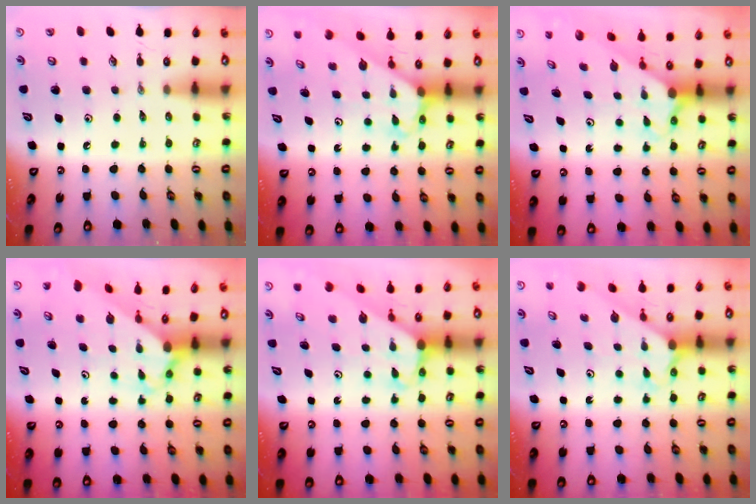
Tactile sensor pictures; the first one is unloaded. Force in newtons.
{"total": 2.7, "press": 2.7, "slide": 0.2}
{"total": 2.2, "press": 2.2, "slide": 0.2}
{"total": 2.8, "press": 2.8, "slide": 0.3}
{"total": 3.3, "press": 3.3, "slide": 0.1}
{"total": 1.8, "press": 1.8, "slide": 0.1}